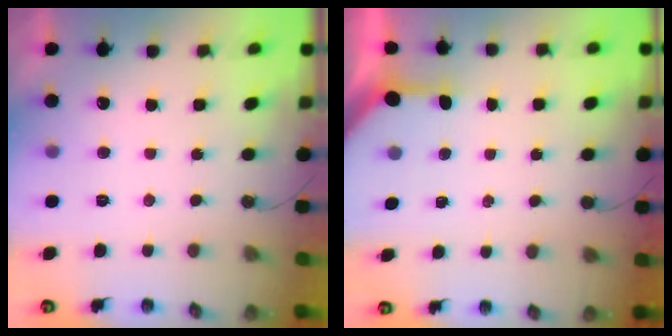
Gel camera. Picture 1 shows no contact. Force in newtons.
{"total": 3.3, "press": 3.3, "slide": 0.3}